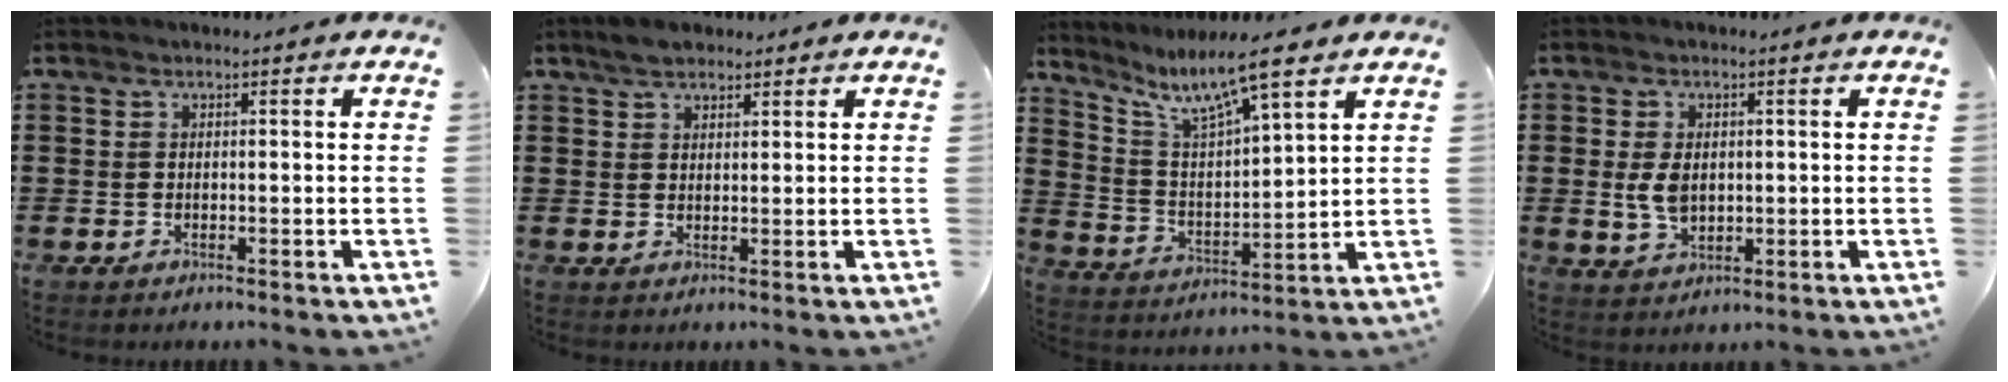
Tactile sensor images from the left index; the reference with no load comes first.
{"total": 2.7, "force": [2.3, 1.2, 0.9], "torque": [-0.016, 0.004, 0.041]}
{"total": 8.8, "force": [6.8, 0.9, 5.5], "torque": [-0.130, -0.033, 0.113]}
{"total": 4.5, "force": [0.3, 2.8, 3.4], "torque": [-0.085, 0.002, 0.002]}